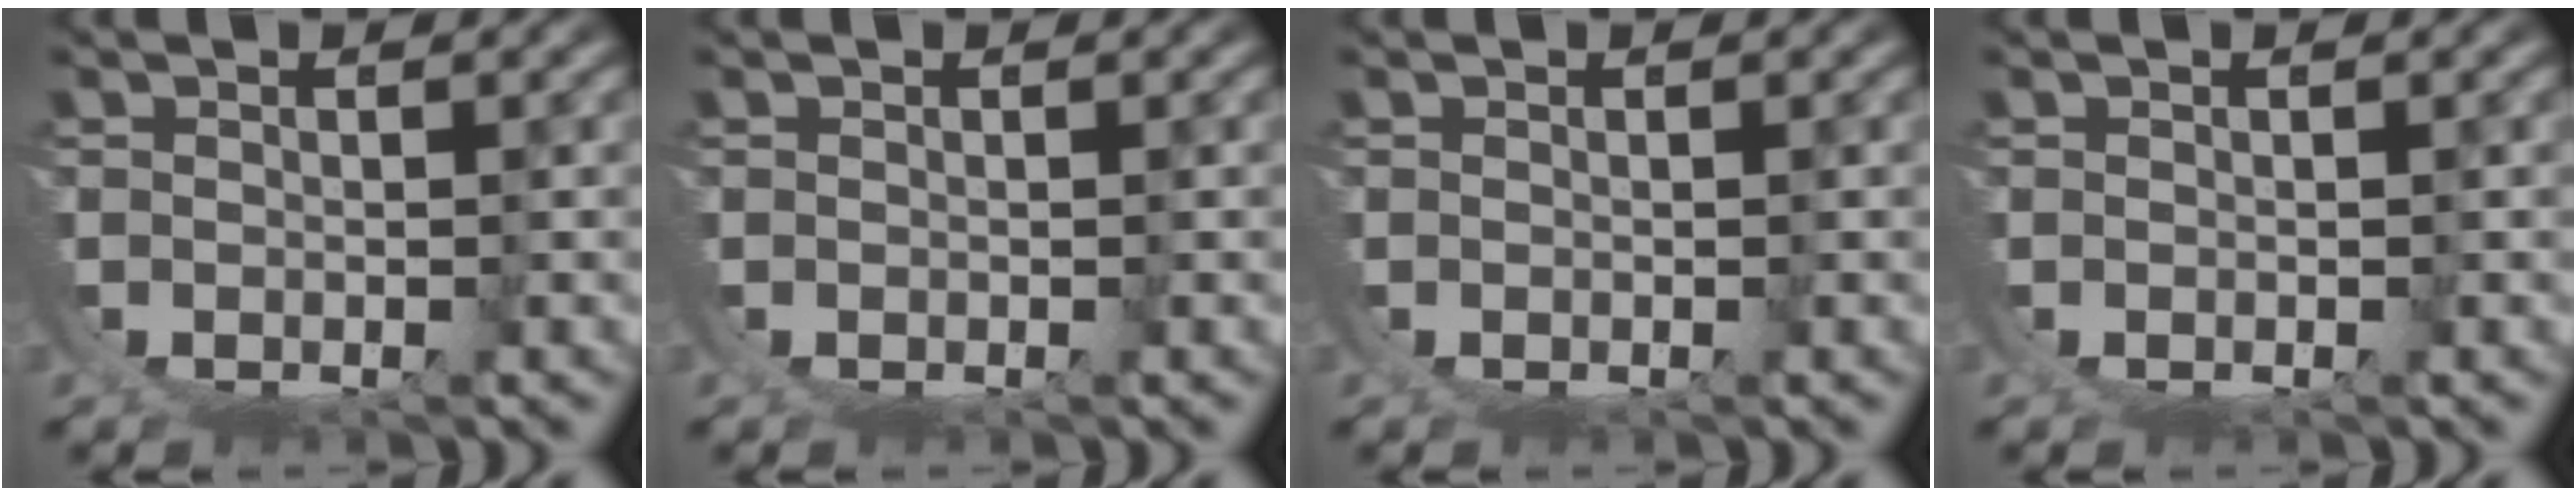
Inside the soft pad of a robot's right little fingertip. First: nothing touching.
{"total": 0.0}
{"total": 0.0}
{"total": 0.0}